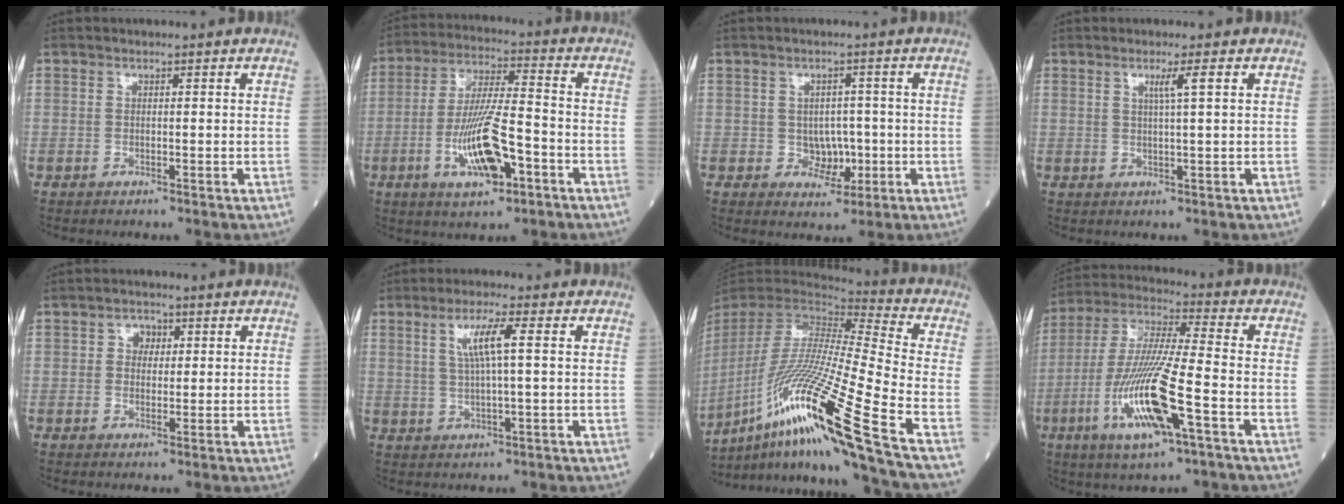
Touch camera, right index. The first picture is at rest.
{"total": 11.3, "force": [-4.3, 2.3, 10.2], "torque": [-0.197, -0.002, -0.074]}
{"total": 3.8, "force": [-0.7, 2.9, 2.4], "torque": [-0.026, 0.005, -0.003]}
{"total": 2.4, "force": [0.9, -0.6, 2.2], "torque": [-0.039, -0.001, 0.018]}
{"total": 2.4, "force": [0.7, 1.9, 1.3], "torque": [-0.016, 0.006, 0.008]}
{"total": 5.3, "force": [1.5, 0.0, 5.1], "torque": [-0.098, 0.003, 0.030]}
{"total": 27.4, "force": [-16.1, -2.1, 22.1], "torque": [-0.414, -0.058, -0.295]}
{"total": 16.4, "force": [-5.8, 1.3, 15.2], "torque": [-0.315, -0.016, -0.107]}